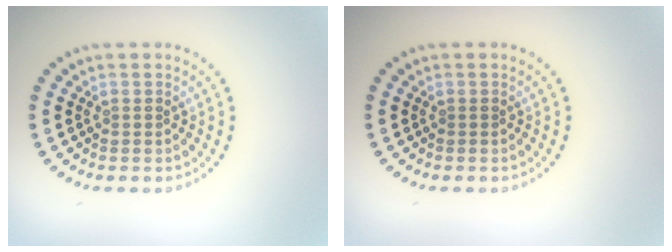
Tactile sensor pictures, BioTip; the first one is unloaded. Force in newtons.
{"total": 0.0}